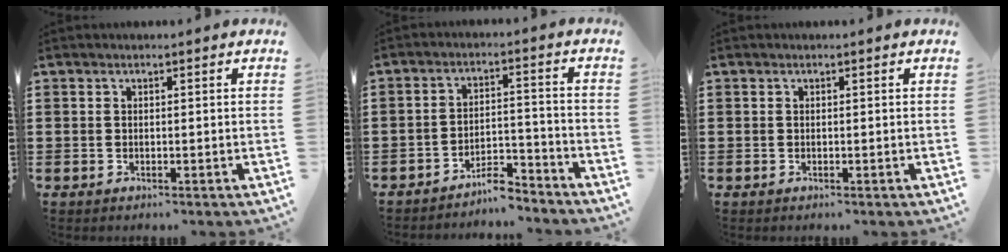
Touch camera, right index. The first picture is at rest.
{"total": 5.5, "force": [-5.2, 0.6, 1.5], "torque": [-0.027, 0.008, -0.104]}
{"total": 0.0}